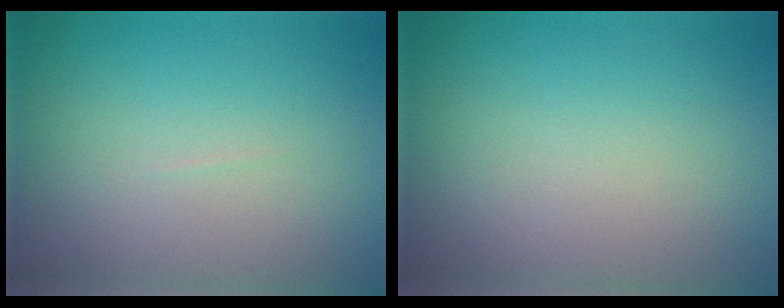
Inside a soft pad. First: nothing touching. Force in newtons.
{"total": 0.0}